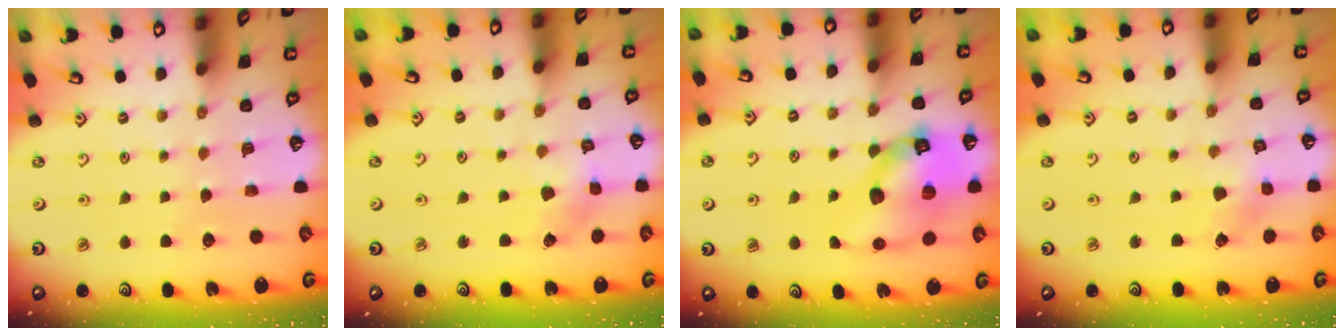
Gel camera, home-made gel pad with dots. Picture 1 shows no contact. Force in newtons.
{"total": 2.3, "press": 2.3, "slide": 0.4}
{"total": 14.6, "press": 14.4, "slide": 2.2}
{"total": 2.2, "press": 2.2, "slide": 0.2}